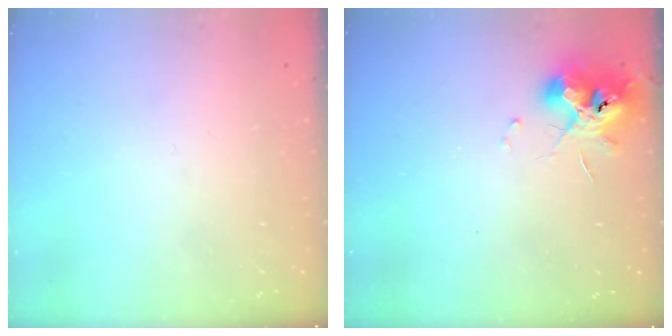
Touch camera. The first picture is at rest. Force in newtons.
{"total": 10.8, "press": 10.8, "slide": 0.6}